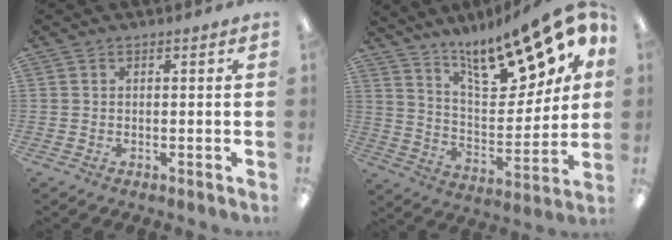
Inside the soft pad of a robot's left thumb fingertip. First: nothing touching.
{"total": 21.3, "force": [14.7, 7.7, 13.4], "torque": [-0.188, -0.095, 0.243]}